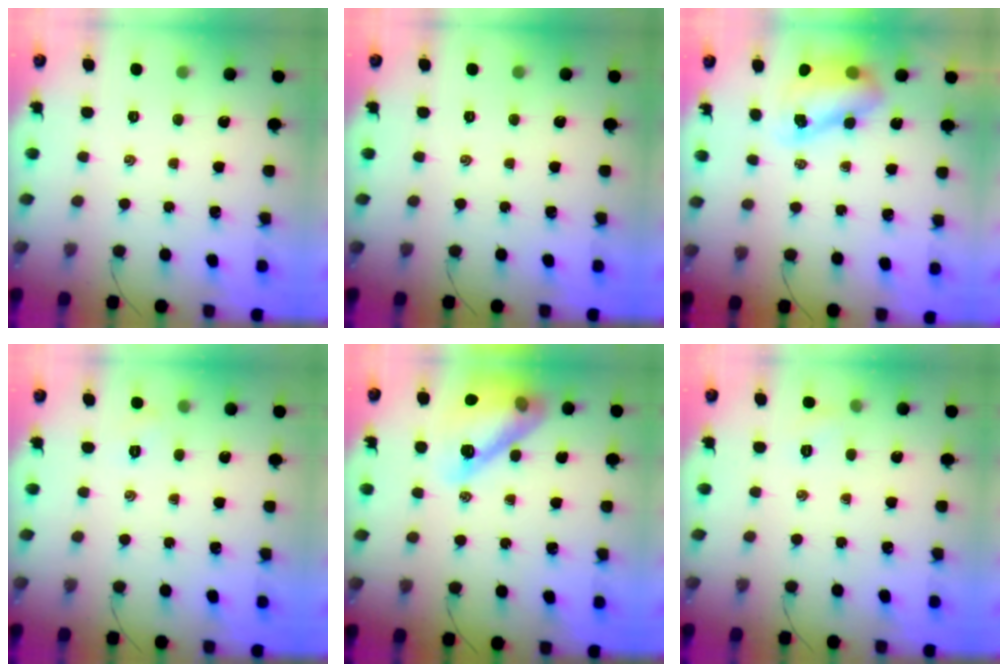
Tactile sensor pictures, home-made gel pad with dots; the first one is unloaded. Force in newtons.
{"total": 0.0}
{"total": 8.2, "press": 8.0, "slide": 2.0}
{"total": 4.6, "press": 4.4, "slide": 1.3}
{"total": 17.7, "press": 17.5, "slide": 2.4}
{"total": 4.4, "press": 4.2, "slide": 1.4}